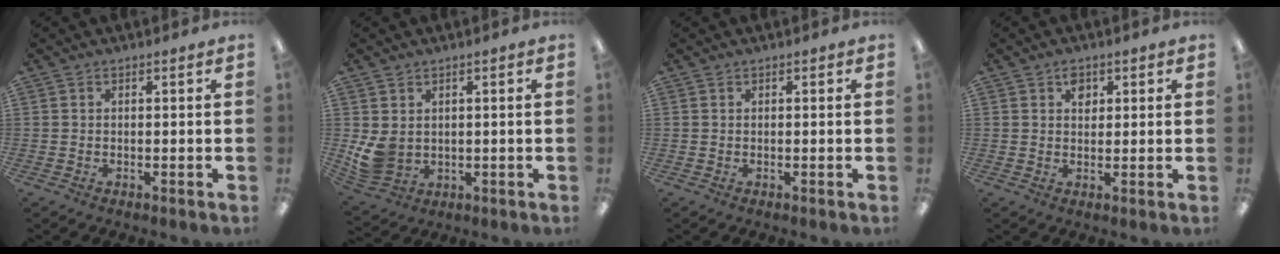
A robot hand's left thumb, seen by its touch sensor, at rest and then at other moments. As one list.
[{"total": 7.1, "force": [1.1, 6.0, 3.6], "torque": [-0.081, 0.000, 0.027]}, {"total": 0.0}, {"total": 3.0, "force": [1.5, 2.2, 1.5], "torque": [-0.008, -0.005, 0.022]}]